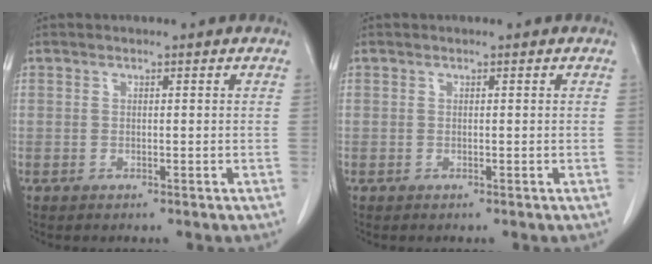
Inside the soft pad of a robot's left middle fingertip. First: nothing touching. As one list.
[{"total": 0.0}]